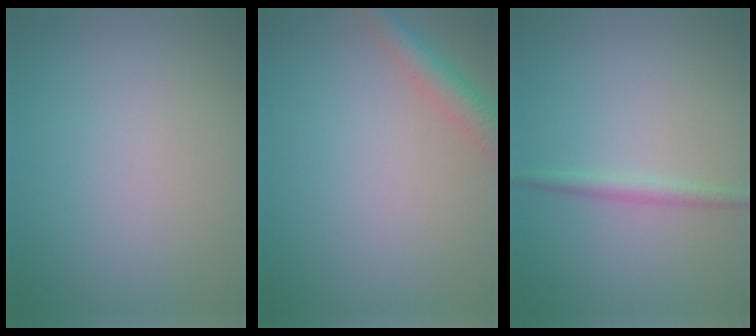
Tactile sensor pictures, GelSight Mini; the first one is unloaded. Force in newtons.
{"total": 3.0, "press": 3.0, "slide": 0.2}
{"total": 1.4, "press": 1.4, "slide": 0.1}